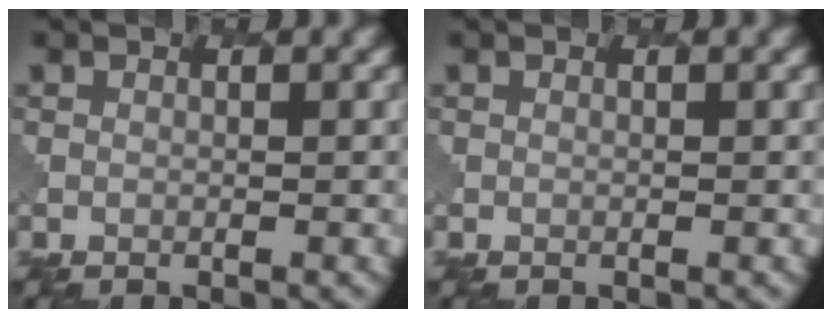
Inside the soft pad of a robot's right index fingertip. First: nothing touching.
{"total": 0.0}